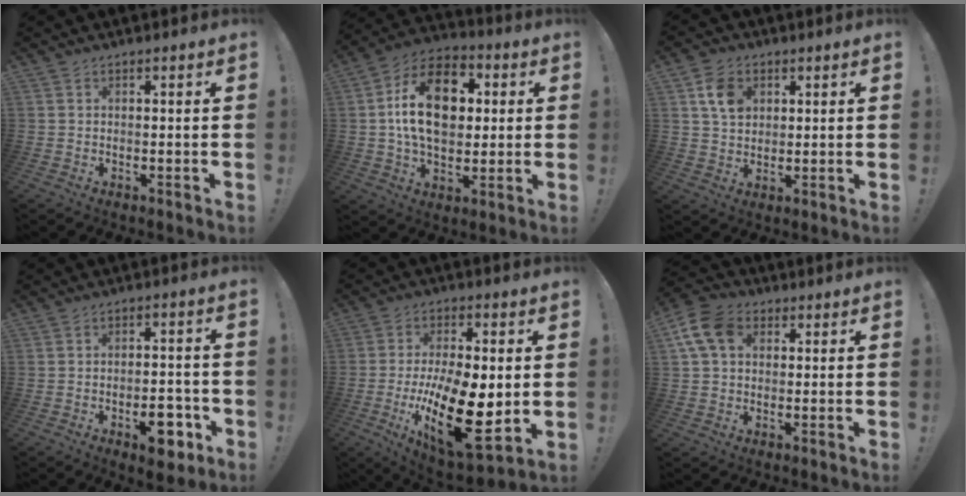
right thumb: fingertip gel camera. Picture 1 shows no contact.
{"total": 19.2, "force": [3.1, 12.5, 14.3], "torque": [-0.237, 0.002, 0.052]}
{"total": 8.1, "force": [3.1, 6.1, 4.2], "torque": [-0.062, 0.001, 0.060]}
{"total": 9.3, "force": [-4.5, 4.9, 6.5], "torque": [-0.071, 0.029, -0.071]}
{"total": 23.0, "force": [-4.2, 10.1, 20.2], "torque": [-0.365, 0.006, -0.054]}
{"total": 10.7, "force": [3.1, 7.6, 6.9], "torque": [-0.137, 0.009, 0.062]}